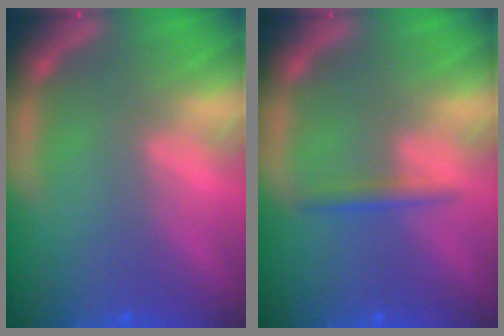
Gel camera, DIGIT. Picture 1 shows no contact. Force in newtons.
{"total": 1.4}